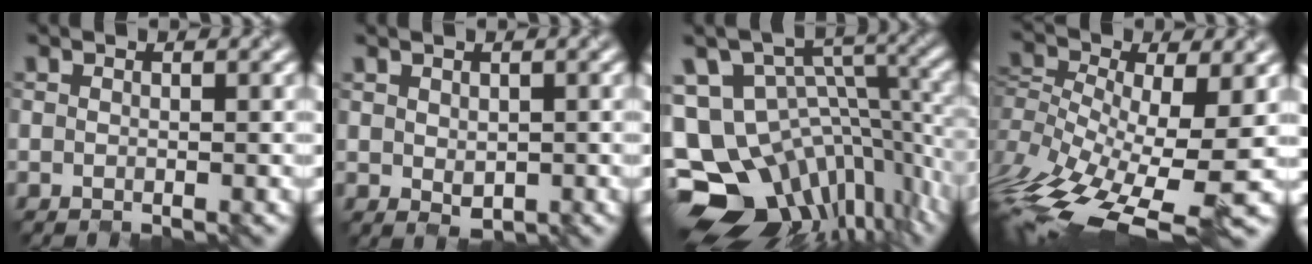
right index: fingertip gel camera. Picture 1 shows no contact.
{"total": 1.7, "force": [0.2, 1.2, 1.2], "torque": [-0.025, -0.009, 0.009]}
{"total": 14.0, "force": [-4.7, 9.9, 8.7], "torque": [-0.180, -0.016, -0.066]}
{"total": 11.7, "force": [-4.2, 4.7, 9.8], "torque": [-0.201, -0.019, -0.080]}